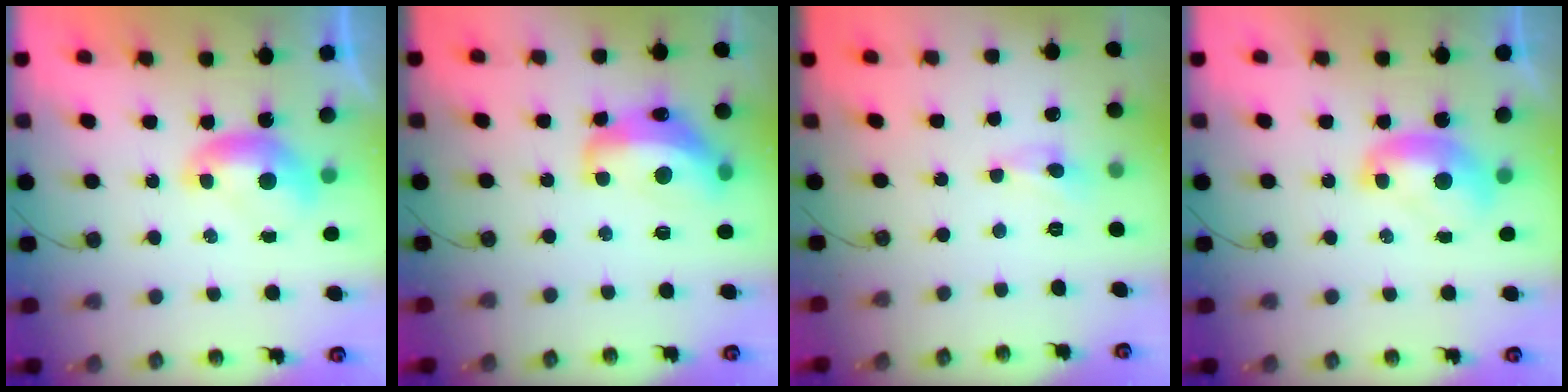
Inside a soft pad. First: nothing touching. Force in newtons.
{"total": 9.5, "press": 9.4, "slide": 0.9}
{"total": 2.1, "press": 1.9, "slide": 0.7}
{"total": 1.7, "press": 1.7, "slide": 0.2}